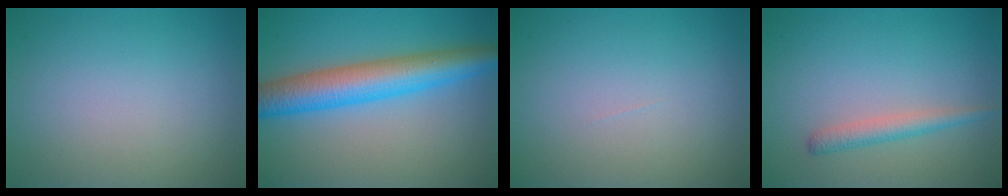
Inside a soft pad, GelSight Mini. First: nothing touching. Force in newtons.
{"total": 7.1, "press": 7.1, "slide": 0.0}
{"total": 0.0}
{"total": 1.9, "press": 1.9, "slide": 0.0}